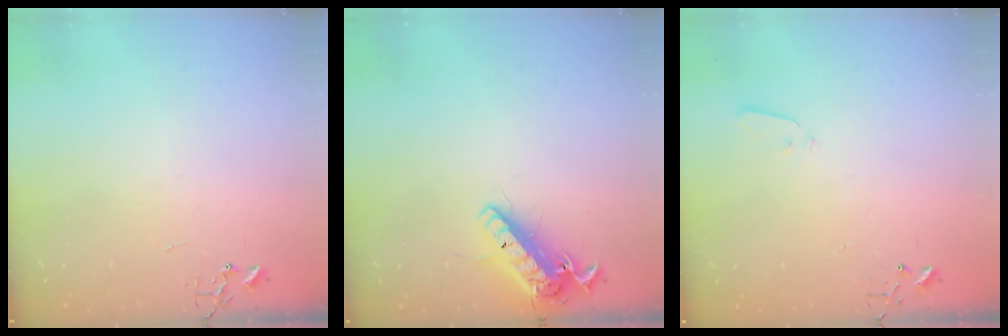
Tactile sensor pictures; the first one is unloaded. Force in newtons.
{"total": 15.1, "press": 14.8, "slide": 3.3}
{"total": 2.9, "press": 2.8, "slide": 0.8}